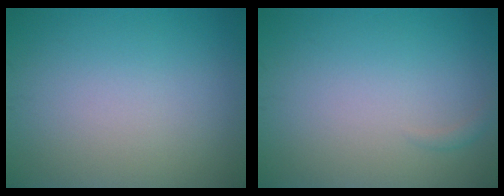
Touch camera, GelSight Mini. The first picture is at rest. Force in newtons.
{"total": 0.5, "press": 0.5, "slide": 0.0}